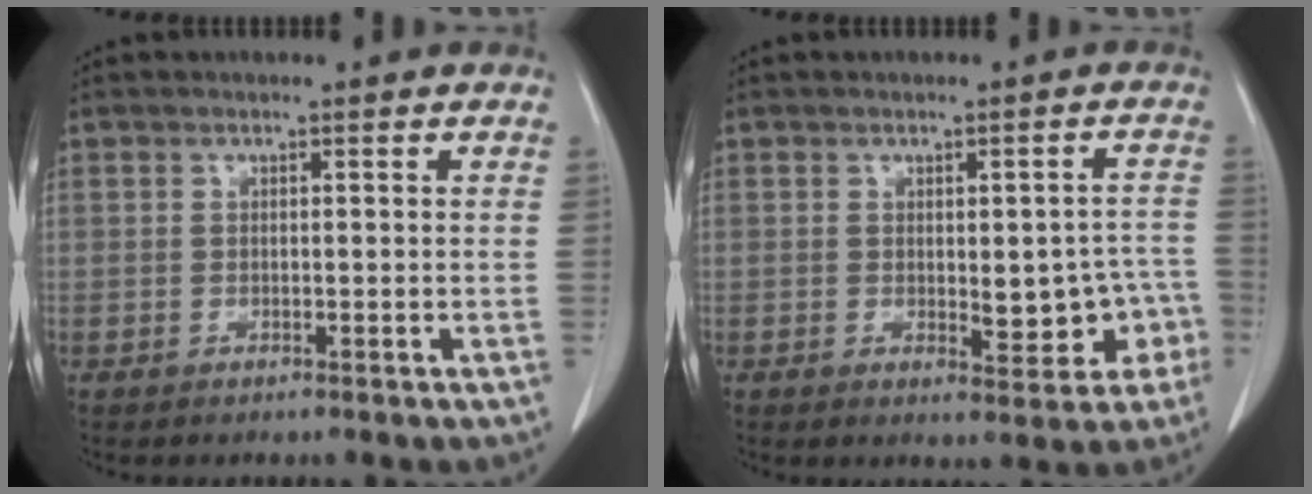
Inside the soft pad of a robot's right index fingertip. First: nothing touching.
{"total": 7.5, "force": [-1.7, 3.1, 6.5], "torque": [-0.067, 0.018, -0.012]}